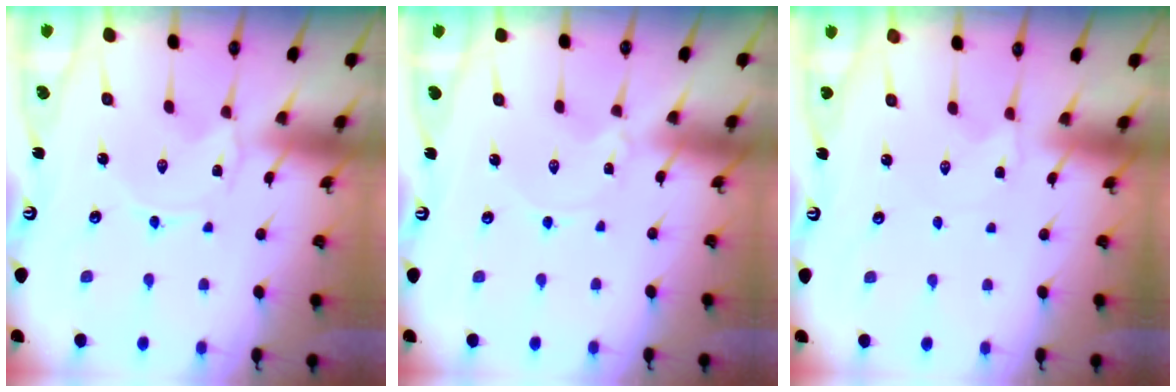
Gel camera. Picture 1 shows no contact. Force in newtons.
{"total": 1.5, "press": 1.5, "slide": 0.2}
{"total": 1.4, "press": 1.4, "slide": 0.3}